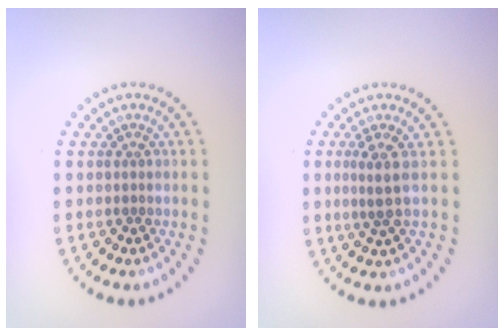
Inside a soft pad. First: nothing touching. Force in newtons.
{"total": 2.2, "press": 1.5, "slide": 1.6}